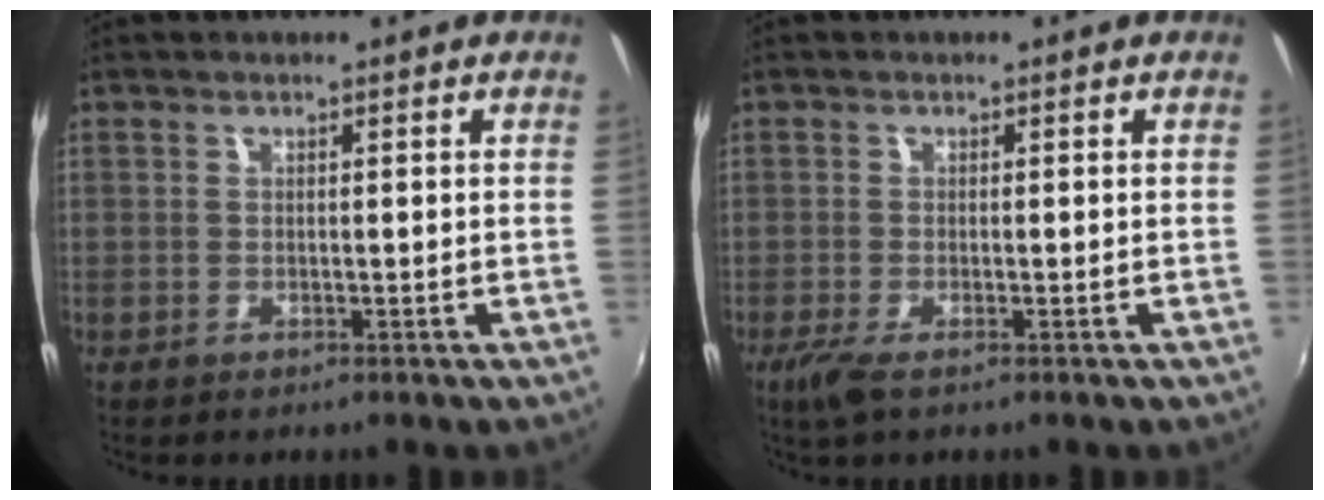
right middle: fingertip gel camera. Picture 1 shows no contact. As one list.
[{"total": 2.9, "force": [-1.7, 0.5, 2.3], "torque": [-0.050, -0.012, -0.033]}]